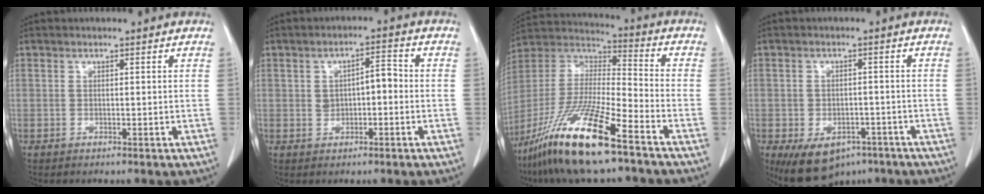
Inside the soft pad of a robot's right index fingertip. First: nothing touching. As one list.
[{"total": 4.4, "force": [0.0, 2.2, 3.8], "torque": [-0.063, 0.021, 0.003]}, {"total": 18.8, "force": [-12.1, 1.5, 14.3], "torque": [-0.322, -0.040, -0.230]}, {"total": 9.8, "force": [-6.3, 5.9, 4.7], "torque": [-0.075, 0.005, -0.087]}]